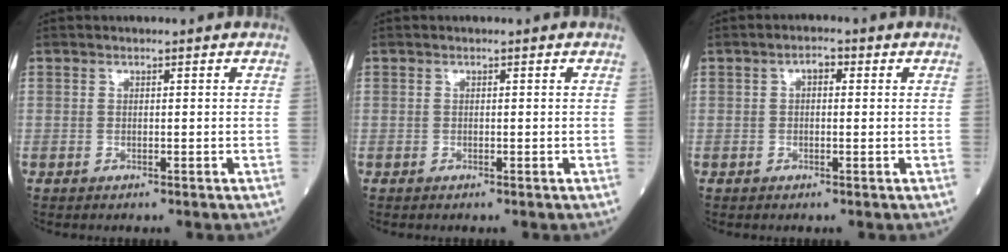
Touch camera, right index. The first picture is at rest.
{"total": 0.0}
{"total": 2.0, "force": [0.5, 1.0, 1.6], "torque": [-0.026, 0.011, 0.005]}